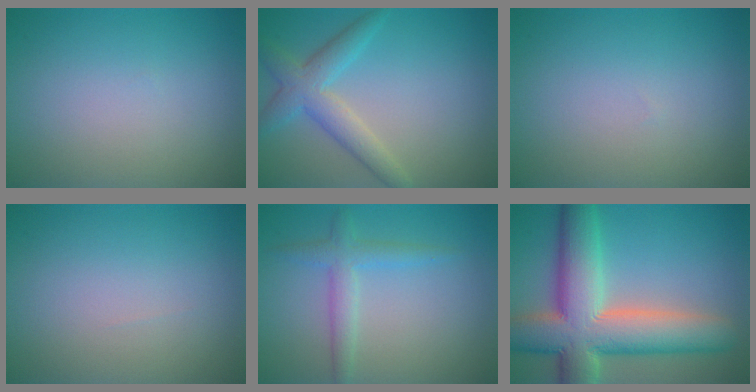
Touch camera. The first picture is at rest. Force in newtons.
{"total": 3.9, "press": 3.9, "slide": 0.1}
{"total": 0.0}
{"total": 0.0}
{"total": 2.5, "press": 2.5, "slide": 0.1}
{"total": 12.0, "press": 12.0, "slide": 1.0}